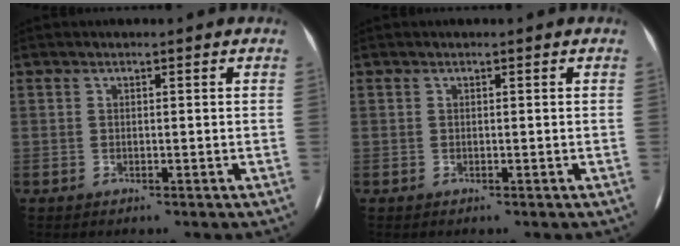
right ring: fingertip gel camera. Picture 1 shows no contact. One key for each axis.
{"total": 0.0}